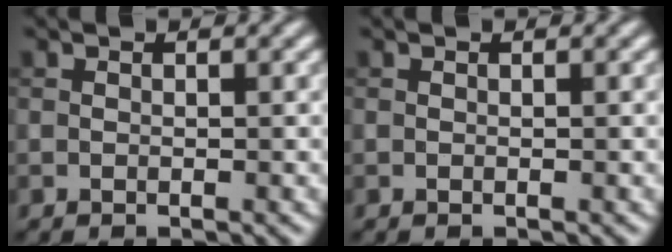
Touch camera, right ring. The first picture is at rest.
{"total": 0.0}